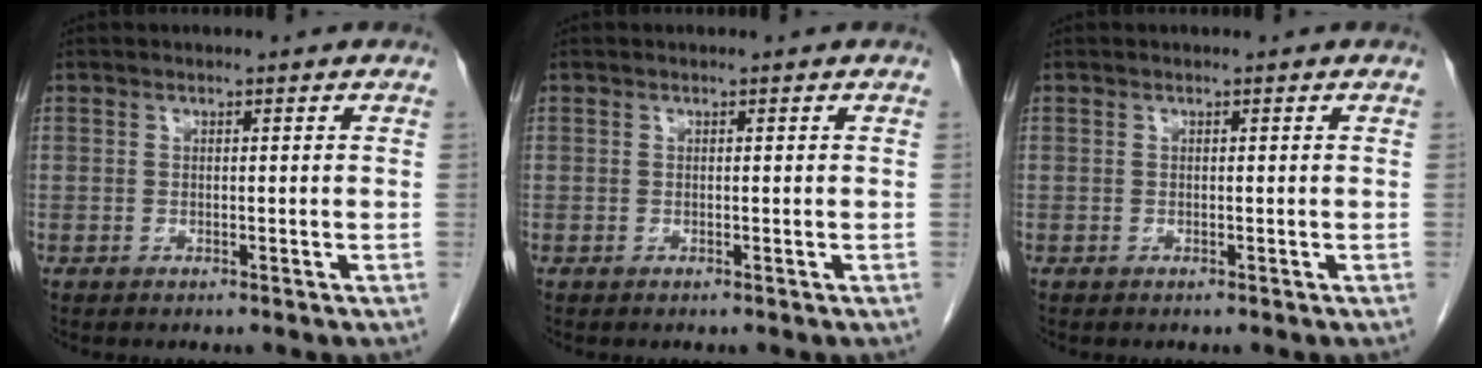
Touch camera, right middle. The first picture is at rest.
{"total": 0.0}
{"total": 0.0}